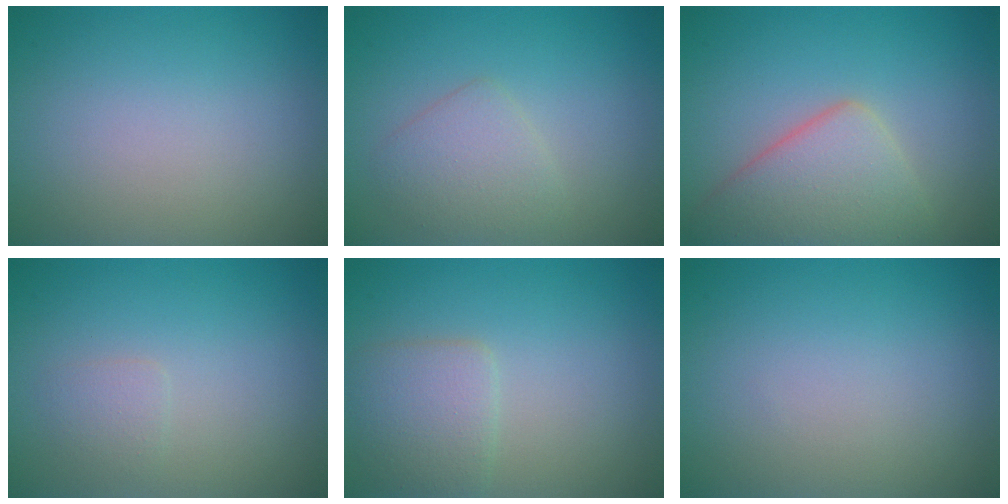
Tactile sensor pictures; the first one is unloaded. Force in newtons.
{"total": 2.6, "press": 2.6, "slide": 0.0}
{"total": 5.6, "press": 5.6, "slide": 0.4}
{"total": 1.1, "press": 1.1, "slide": 0.1}
{"total": 2.9, "press": 2.9, "slide": 0.0}
{"total": 0.0}